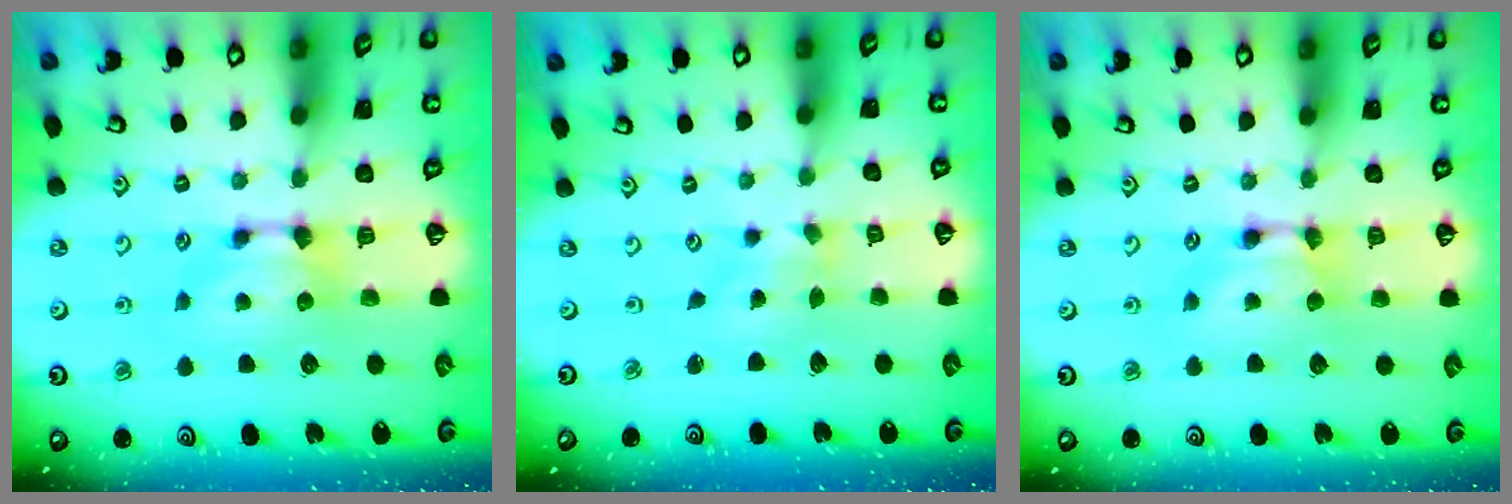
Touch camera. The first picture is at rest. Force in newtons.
{"total": 1.7, "press": 1.3, "slide": 1.0}
{"total": 1.6, "press": 1.6, "slide": 0.1}